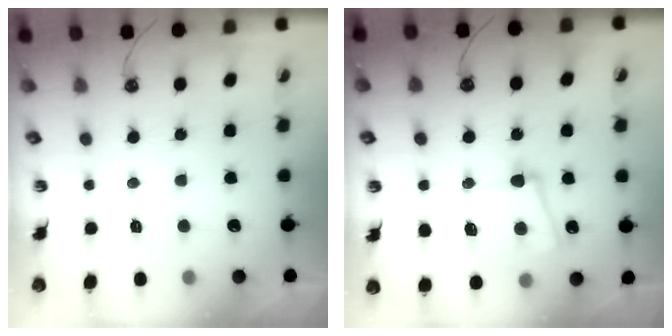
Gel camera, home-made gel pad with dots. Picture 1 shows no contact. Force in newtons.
{"total": 11.6, "press": 11.4, "slide": 2.2}